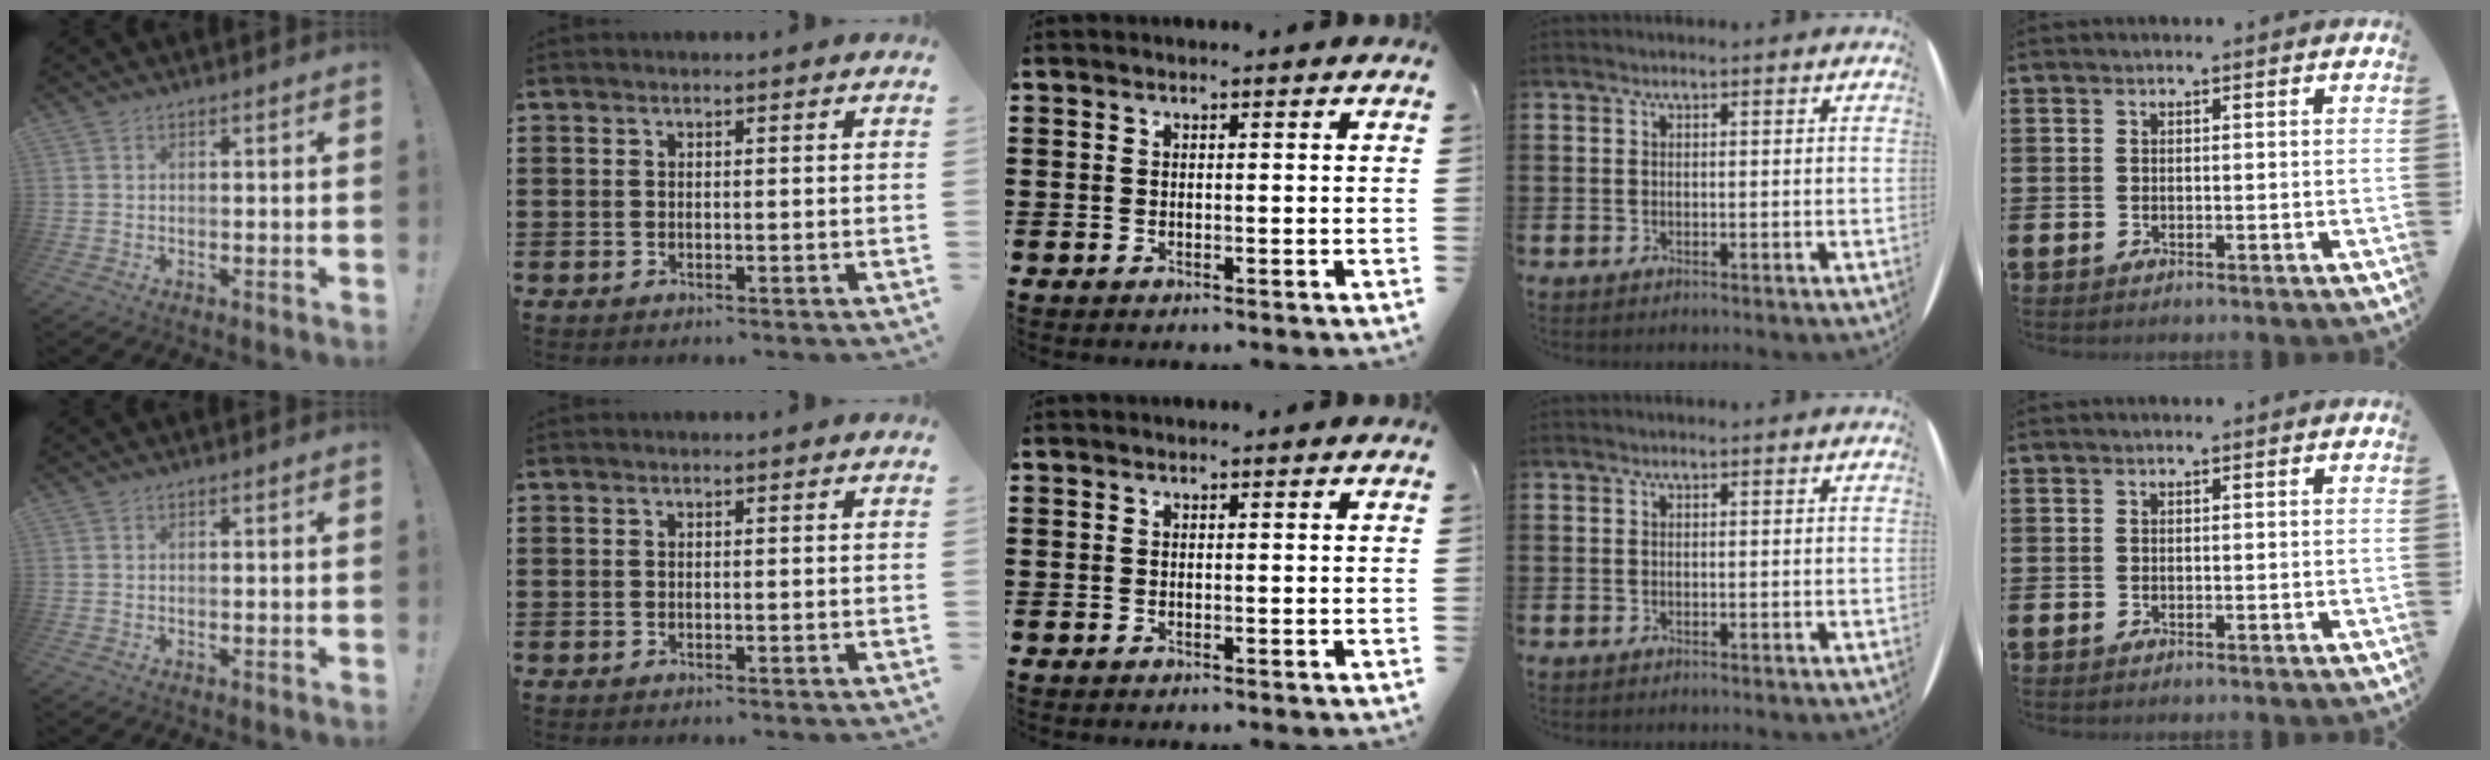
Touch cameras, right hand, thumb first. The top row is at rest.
{}